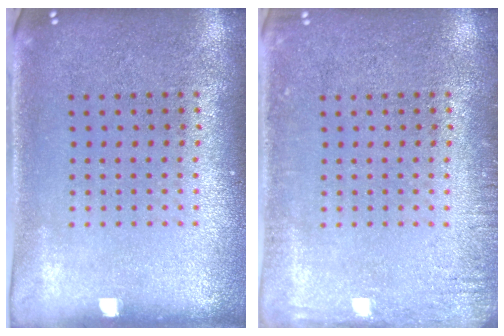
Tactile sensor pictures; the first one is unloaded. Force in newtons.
{"total": 1.7, "press": 1.7, "slide": 0.2}